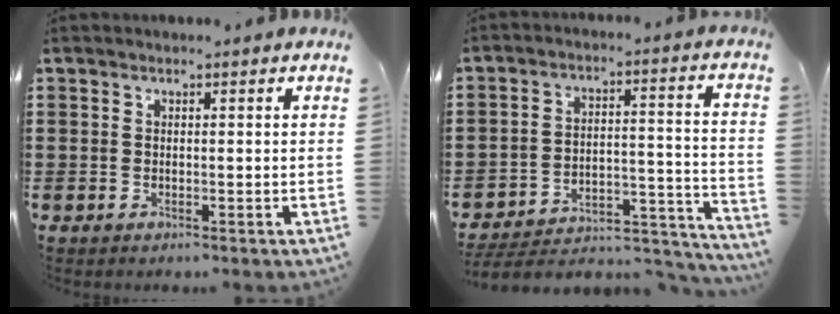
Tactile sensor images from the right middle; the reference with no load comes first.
{"total": 4.2, "force": [-3.9, 1.0, 1.4], "torque": [-0.026, -0.007, -0.081]}